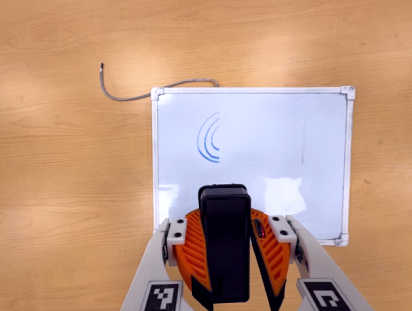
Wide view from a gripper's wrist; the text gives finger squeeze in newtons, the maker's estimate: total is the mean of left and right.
{"total": 10.9, "left": 9.8, "right": 12.0}